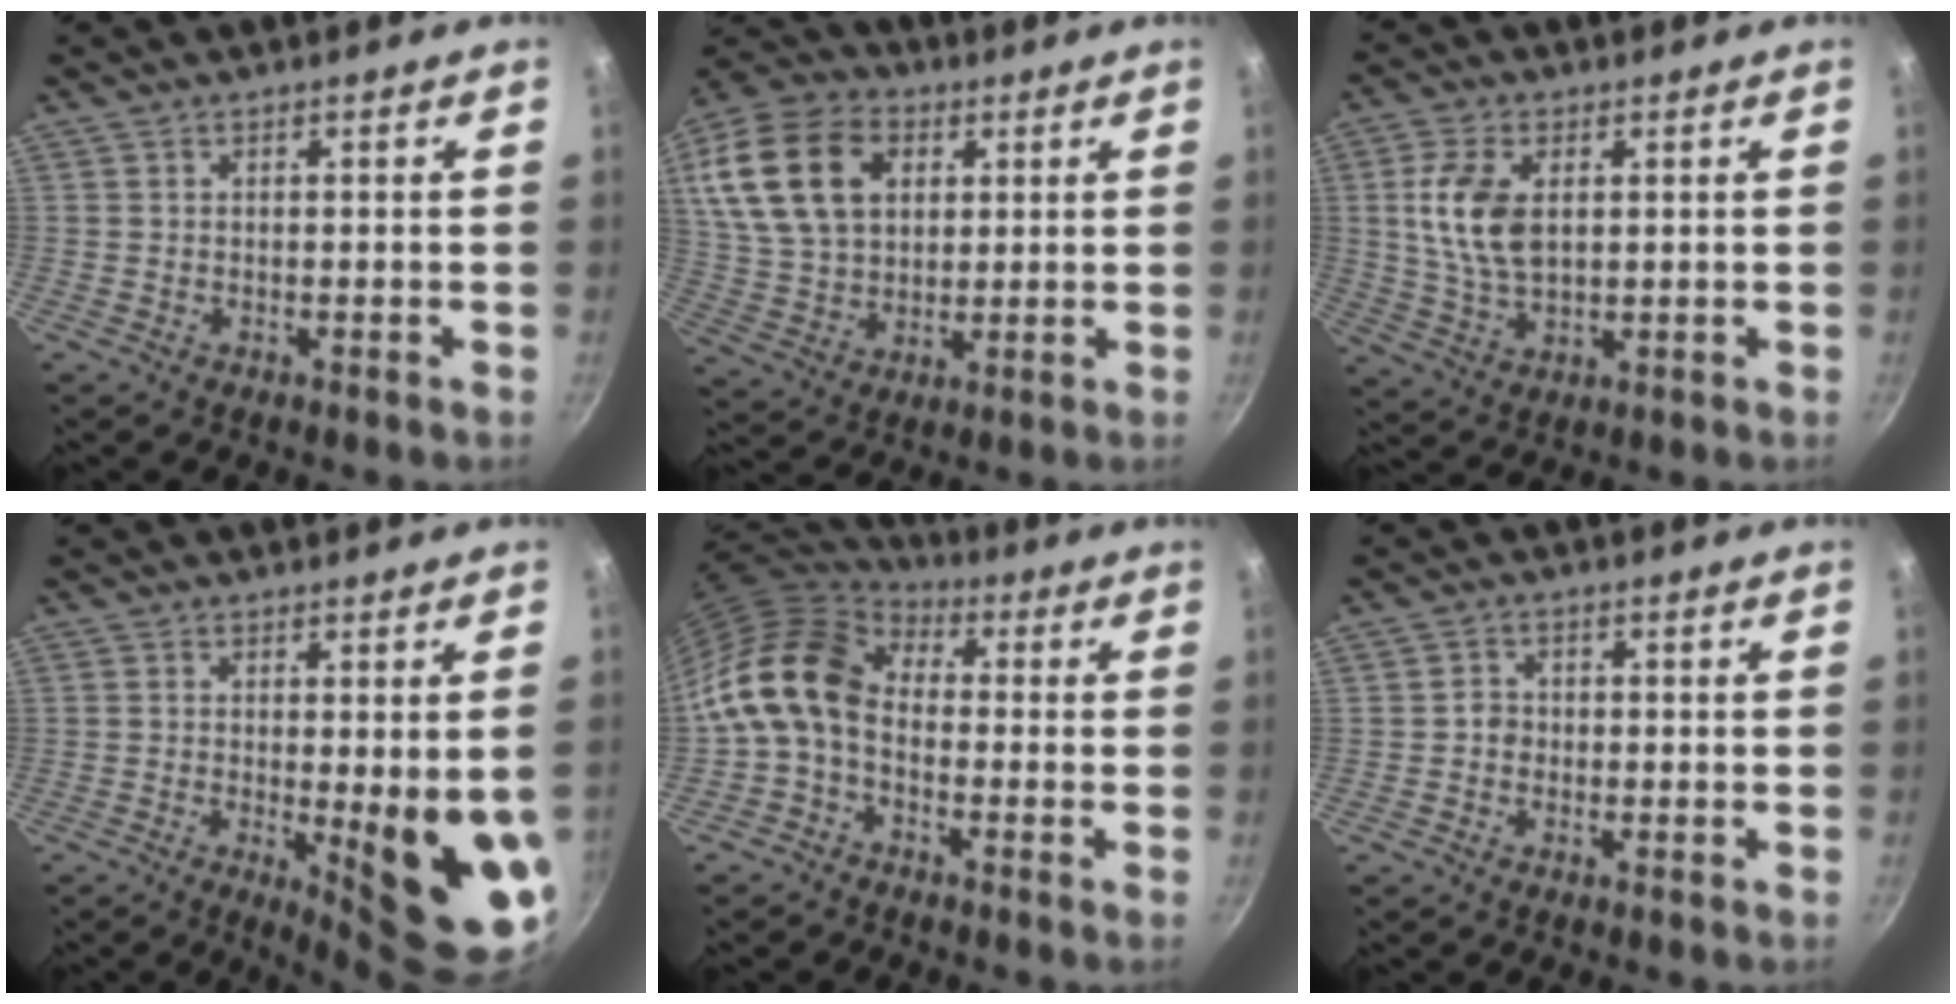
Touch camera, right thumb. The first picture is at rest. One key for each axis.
{"total": 19.2, "fx": 5.9, "fy": 13.4, "fz": 12.4, "tx": -0.215, "ty": 0.004, "tz": 0.106}
{"total": 10.4, "fx": 2.0, "fy": 6.1, "fz": 8.2, "tx": -0.156, "ty": -0.008, "tz": 0.041}
{"total": 12.1, "fx": -1.3, "fy": 2.6, "fz": 11.7, "tx": -0.136, "ty": -0.026, "tz": -0.006}
{"total": 13.0, "fx": -1.1, "fy": 9.0, "fz": 9.3, "tx": -0.168, "ty": 0.034, "tz": -0.044}
{"total": 2.1, "fx": -0.4, "fy": 1.9, "fz": 0.8, "tx": -0.004, "ty": 0.010, "tz": -0.010}